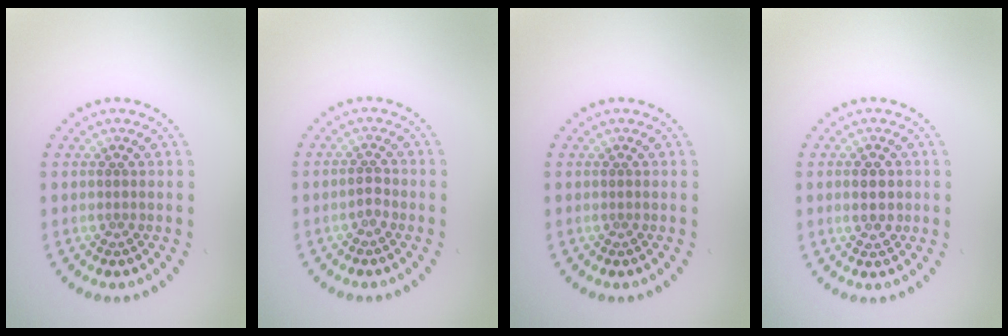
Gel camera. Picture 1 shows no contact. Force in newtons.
{"total": 1.0, "press": 0.9, "slide": 0.5}
{"total": 0.0}
{"total": 2.0, "press": 1.9, "slide": 0.2}